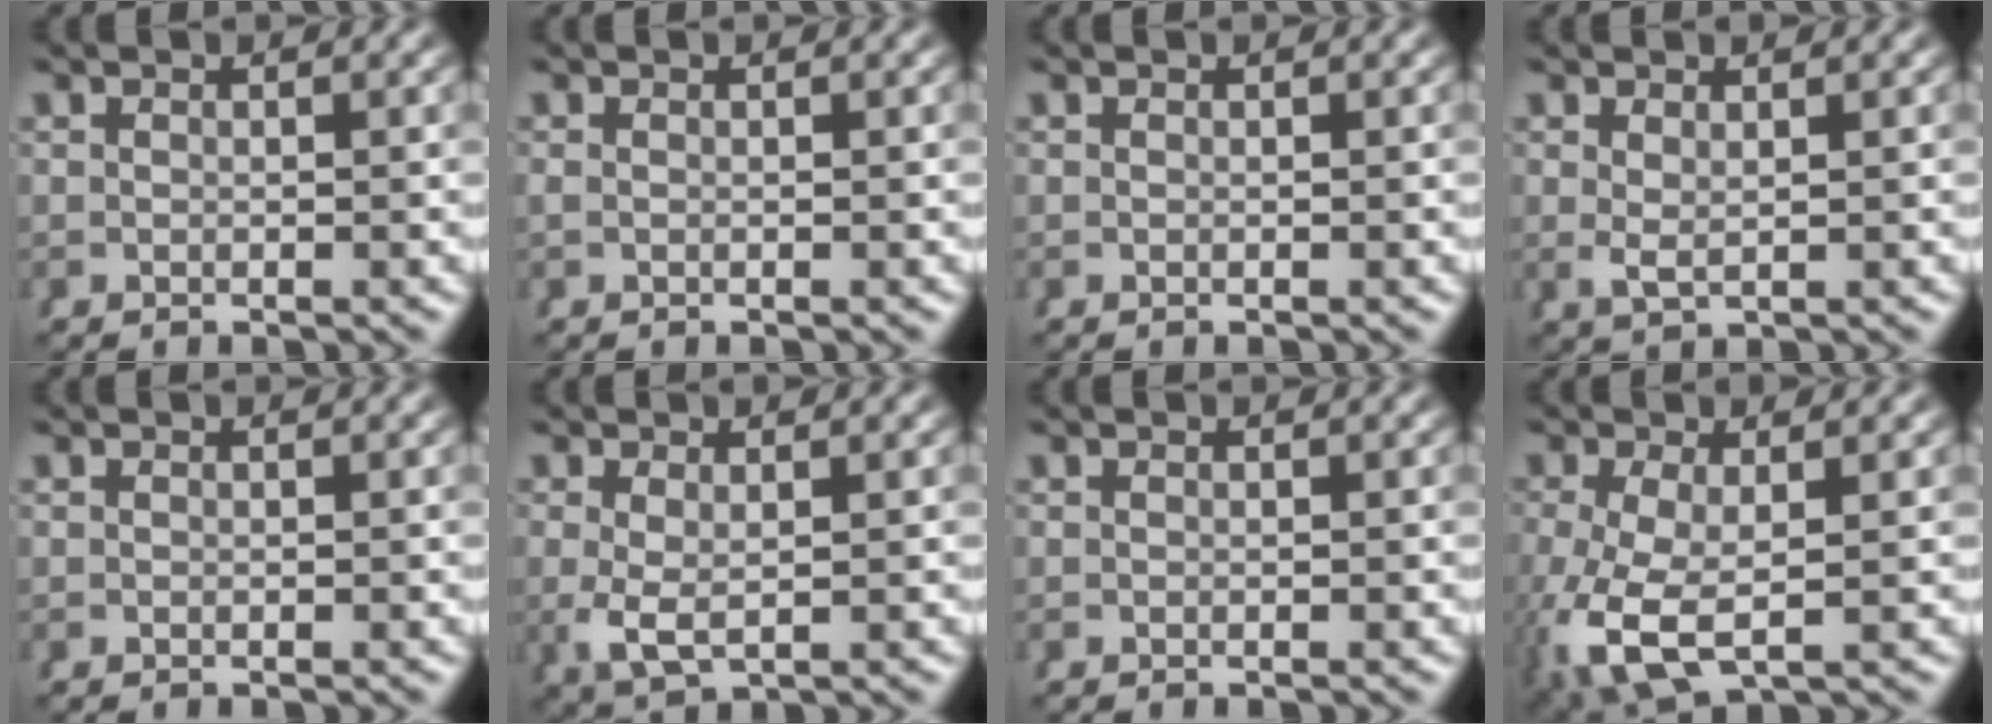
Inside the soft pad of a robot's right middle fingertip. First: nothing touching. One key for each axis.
{"total": 0.6, "fx": -0.2, "fy": 0.5, "fz": 0.3, "tx": -0.012, "ty": -0.003, "tz": -0.001}
{"total": 0.0}
{"total": 1.2, "fx": 0.5, "fy": 0.0, "fz": 1.0, "tx": -0.024, "ty": -0.011, "tz": 0.022}
{"total": 0.0}
{"total": 2.9, "fx": -0.4, "fy": 1.6, "fz": 2.4, "tx": -0.062, "ty": -0.028, "tz": 0.012}
{"total": 0.0}
{"total": 7.6, "fx": -2.2, "fy": 4.7, "fz": 5.6, "tx": -0.154, "ty": -0.055, "tz": -0.006}